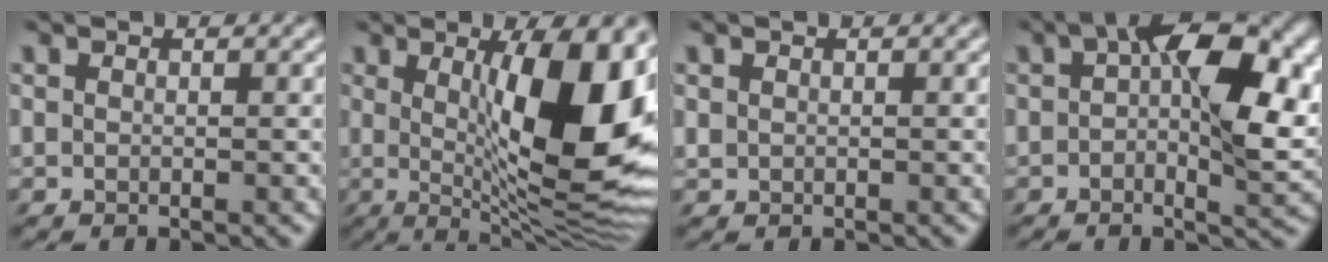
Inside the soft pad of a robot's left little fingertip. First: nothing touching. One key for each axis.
{"total": 13.0, "fx": 1.7, "fy": 4.1, "fz": 12.2, "tx": -0.154, "ty": -0.002, "tz": 0.019}
{"total": 0.8, "fx": 0.0, "fy": 0.6, "fz": 0.5, "tx": -0.015, "ty": 0.000, "tz": 0.000}
{"total": 11.5, "fx": 2.5, "fy": 5.9, "fz": 9.5, "tx": -0.147, "ty": -0.001, "tz": 0.035}